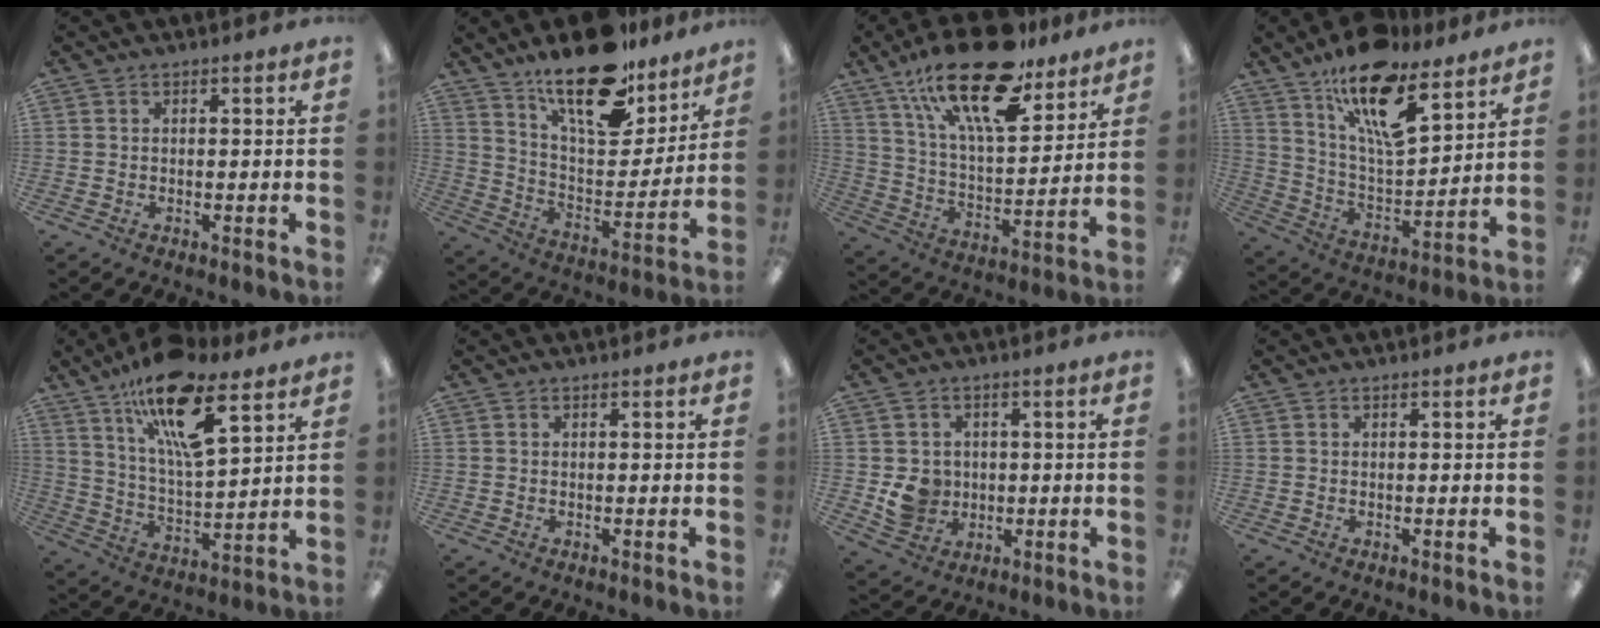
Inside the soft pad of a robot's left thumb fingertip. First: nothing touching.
{"total": 21.9, "force": [16.8, 8.1, 11.6], "torque": [-0.186, -0.107, 0.288]}
{"total": 24.0, "force": [16.4, 8.7, 15.2], "torque": [-0.256, -0.090, 0.280]}
{"total": 18.8, "force": [13.3, 6.7, 11.6], "torque": [-0.196, -0.080, 0.227]}
{"total": 19.2, "force": [12.3, 6.4, 13.3], "torque": [-0.219, -0.063, 0.206]}
{"total": 0.0}
{"total": 6.7, "force": [0.0, 6.4, 2.3], "torque": [-0.035, 0.008, 0.006]}
{"total": 0.0}